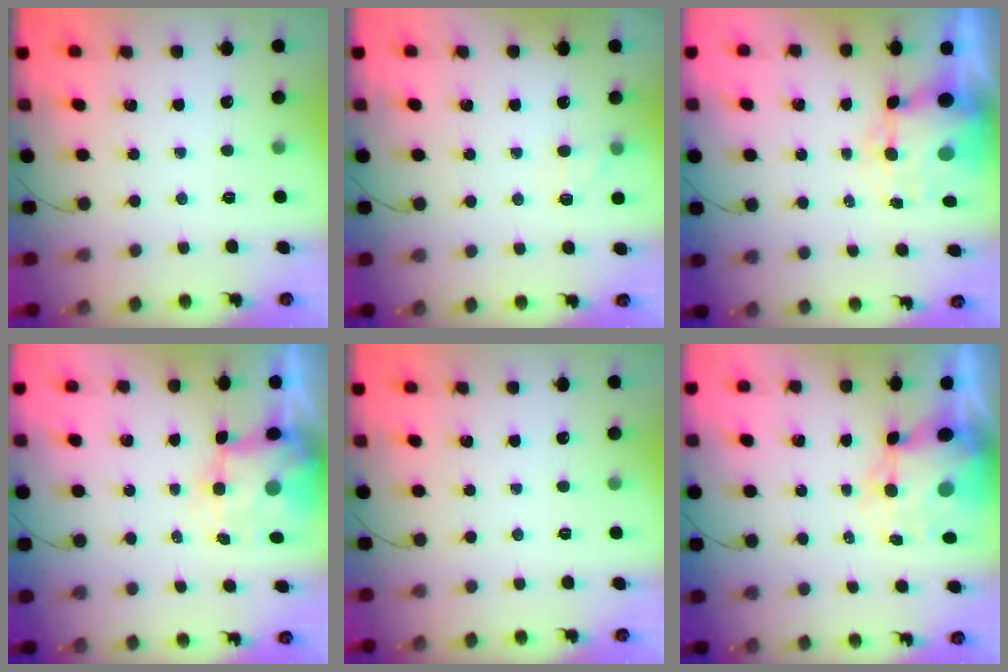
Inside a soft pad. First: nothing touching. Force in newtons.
{"total": 6.1, "press": 5.9, "slide": 1.6}
{"total": 9.1, "press": 8.8, "slide": 2.1}
{"total": 5.5, "press": 5.2, "slide": 1.9}
{"total": 0.0}
{"total": 9.3, "press": 9.0, "slide": 2.4}